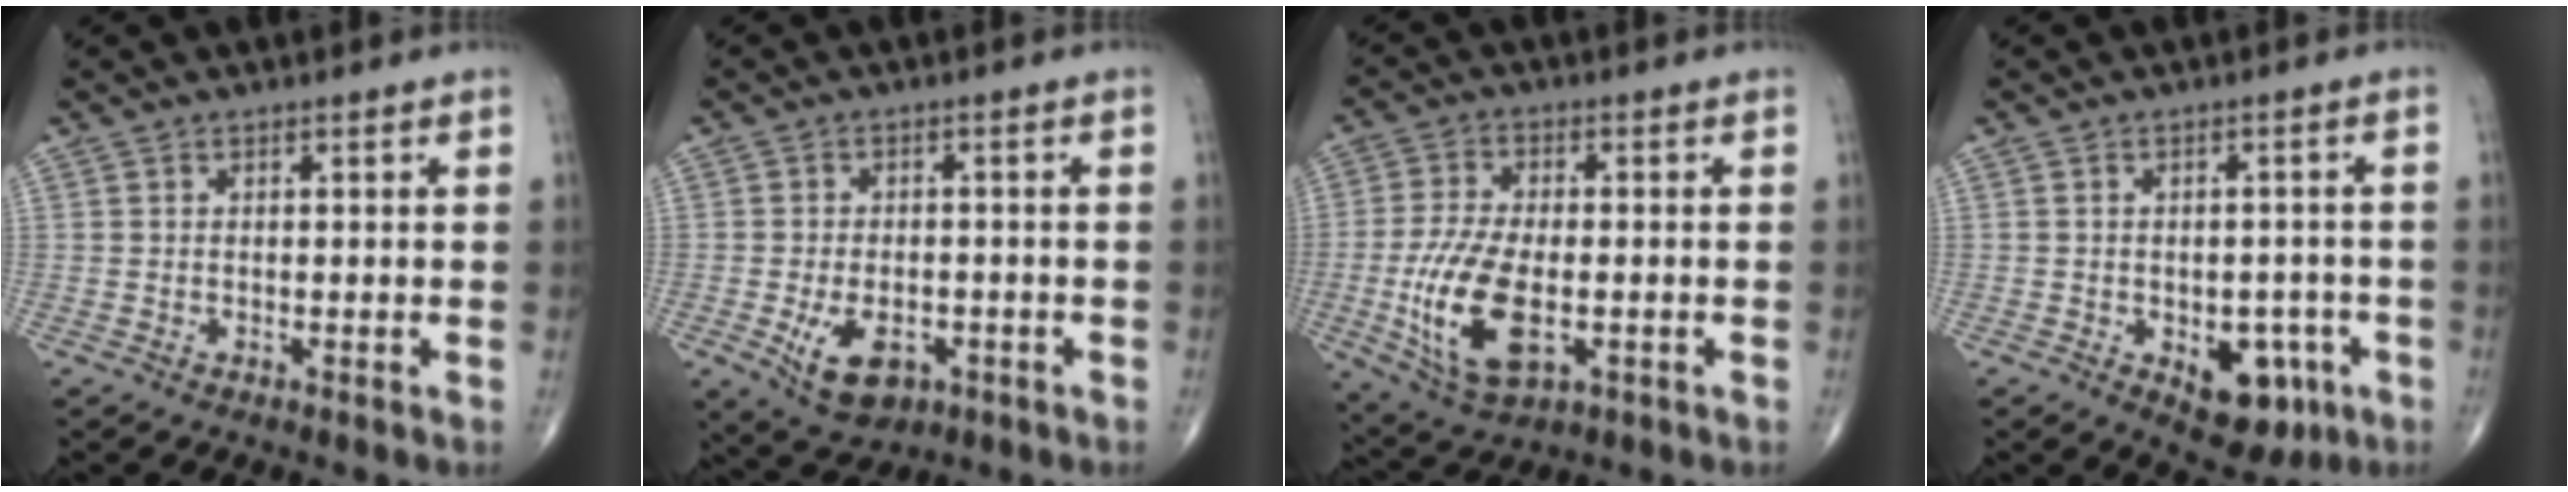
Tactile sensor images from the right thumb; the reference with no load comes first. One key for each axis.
{"total": 8.4, "fx": -2.9, "fy": 5.1, "fz": 5.9, "tx": -0.087, "ty": 0.004, "tz": -0.038}
{"total": 14.2, "fx": -3.0, "fy": 7.1, "fz": 11.9, "tx": -0.237, "ty": -0.003, "tz": -0.046}
{"total": 9.7, "fx": -3.6, "fy": 5.8, "fz": 6.8, "tx": -0.048, "ty": 0.014, "tz": -0.037}